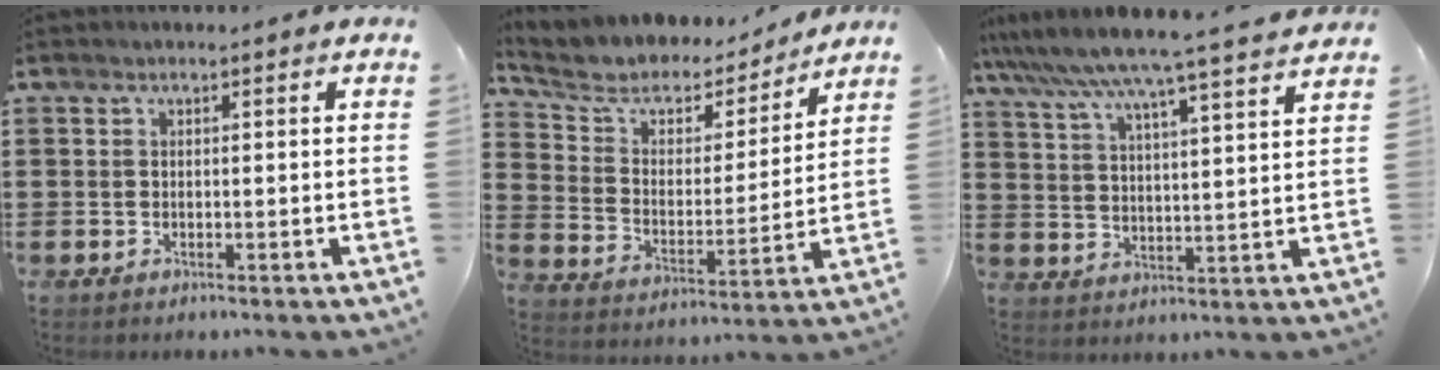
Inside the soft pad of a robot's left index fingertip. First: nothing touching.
{"total": 6.0, "force": [4.5, 3.3, 2.2], "torque": [-0.076, -0.027, 0.072]}
{"total": 6.6, "force": [6.0, -1.0, 2.6], "torque": [-0.075, -0.046, 0.097]}